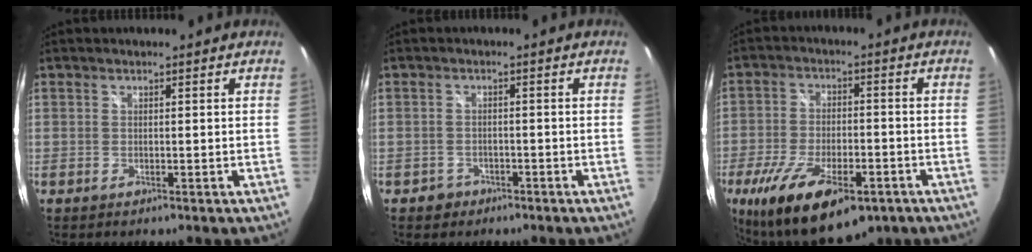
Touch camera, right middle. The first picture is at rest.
{"total": 2.7, "force": [-1.7, 2.1, 0.3], "torque": [-0.014, 0.003, -0.025]}
{"total": 19.1, "force": [-10.8, 7.8, 13.7], "torque": [-0.274, -0.047, -0.169]}